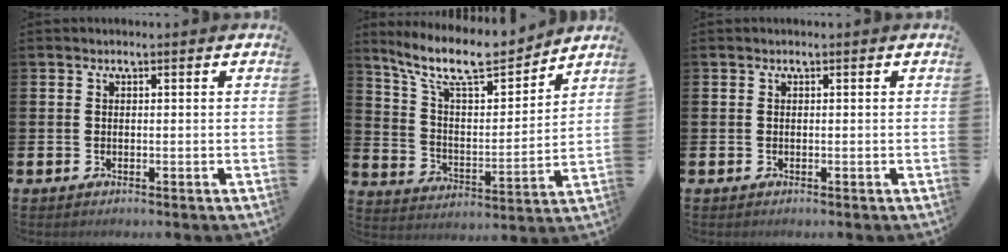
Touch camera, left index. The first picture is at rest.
{"total": 11.1, "force": [9.7, 2.5, 4.8], "torque": [-0.129, -0.055, 0.172]}
{"total": 0.0}